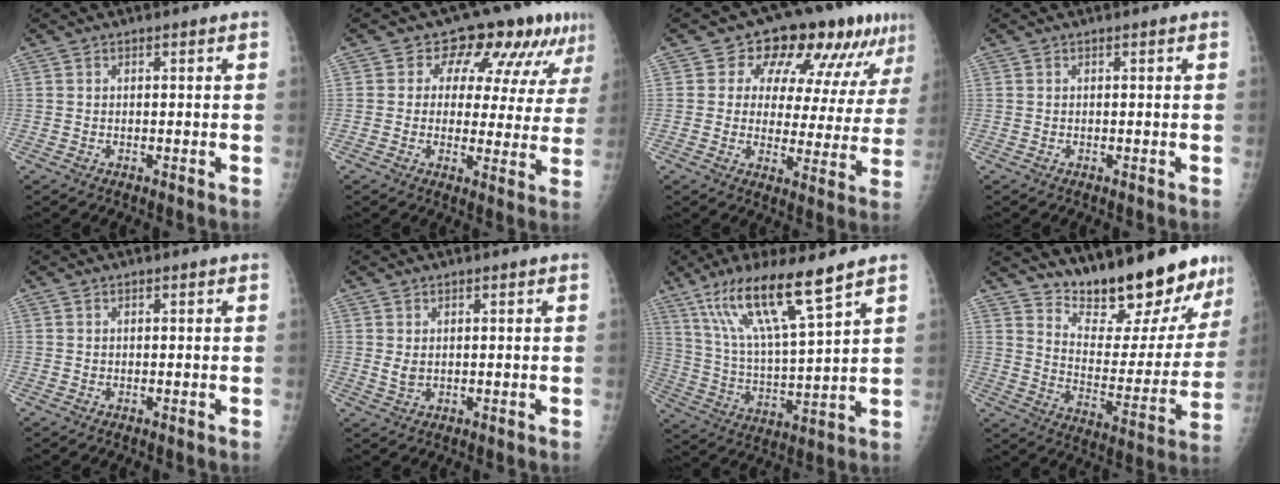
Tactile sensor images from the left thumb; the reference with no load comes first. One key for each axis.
{"total": 12.0, "fx": 6.7, "fy": 7.0, "fz": 7.0, "tx": -0.052, "ty": -0.017, "tz": 0.079}
{"total": 15.8, "fx": 9.0, "fy": 8.3, "fz": 9.9, "tx": -0.085, "ty": -0.024, "tz": 0.116}
{"total": 0.0}
{"total": 0.0}
{"total": 2.0, "fx": 0.6, "fy": 1.4, "fz": 1.4, "tx": -0.021, "ty": -0.007, "tz": 0.016}
{"total": 16.6, "fx": 10.8, "fy": 2.1, "fz": 12.4, "tx": -0.229, "ty": -0.046, "tz": 0.209}
{"total": 20.7, "fx": 17.6, "fy": 5.2, "fz": 9.7, "tx": -0.101, "ty": -0.126, "tz": 0.262}